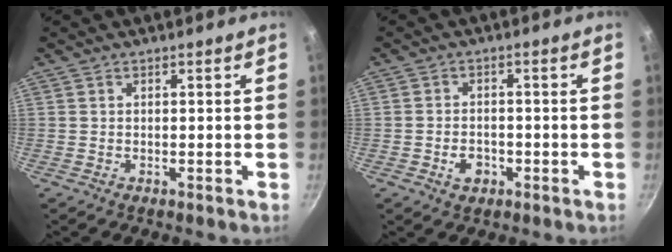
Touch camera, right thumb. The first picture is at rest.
{"total": 3.8, "force": [-1.5, 2.7, 2.2], "torque": [-0.029, 0.013, -0.026]}